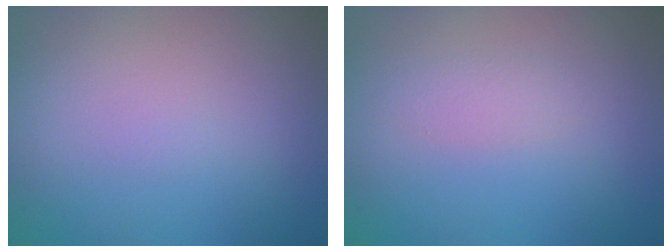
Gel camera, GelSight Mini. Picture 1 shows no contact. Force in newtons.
{"total": 1.1, "press": 1.1, "slide": 0.1}